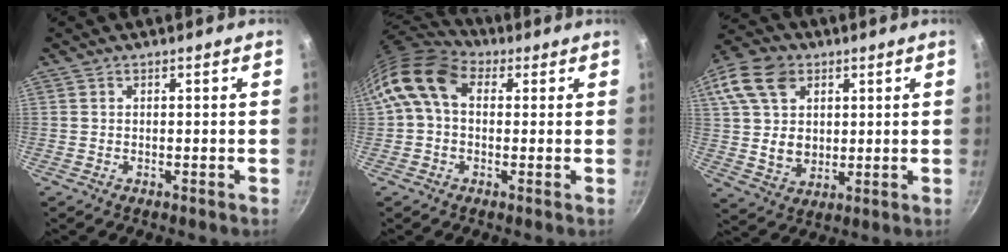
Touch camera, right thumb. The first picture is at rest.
{"total": 12.2, "force": [2.8, 8.5, 8.2], "torque": [-0.145, 0.020, 0.030]}
{"total": 19.0, "force": [6.7, 14.3, 10.5], "torque": [-0.209, 0.010, 0.124]}